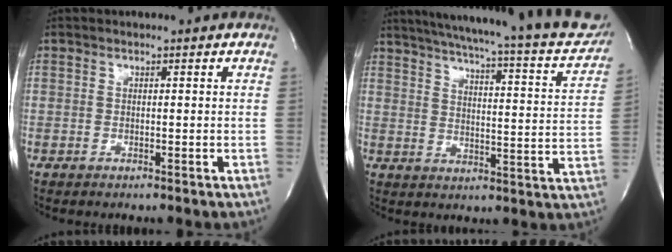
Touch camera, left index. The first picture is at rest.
{"total": 27.4, "force": [24.0, 2.9, 12.9], "torque": [-0.193, -0.058, 0.289]}